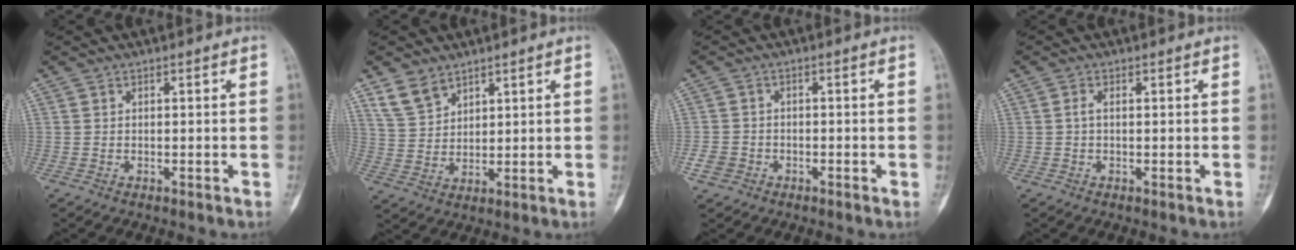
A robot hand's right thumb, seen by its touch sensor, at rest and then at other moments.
{"total": 6.0, "force": [4.3, 3.6, 2.0], "torque": [-0.027, -0.020, 0.094]}
{"total": 3.0, "force": [-1.4, 2.5, 0.9], "torque": [-0.011, 0.008, -0.029]}
{"total": 1.1, "force": [0.1, 0.5, 1.0], "torque": [-0.021, 0.002, 0.001]}